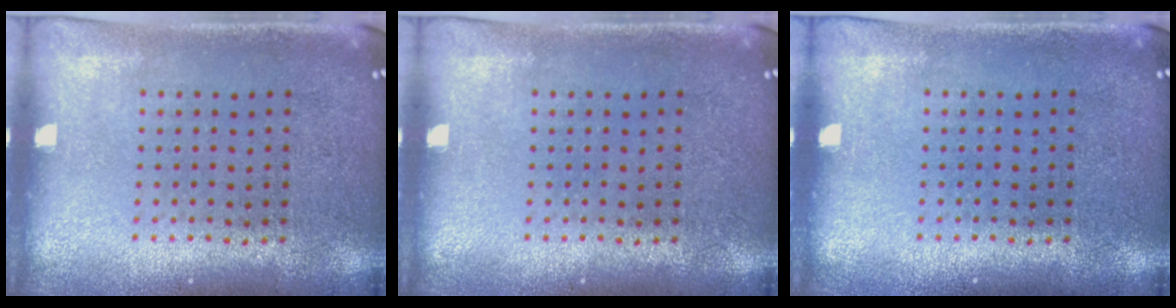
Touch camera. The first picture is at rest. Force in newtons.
{"total": 0.0}
{"total": 0.0}